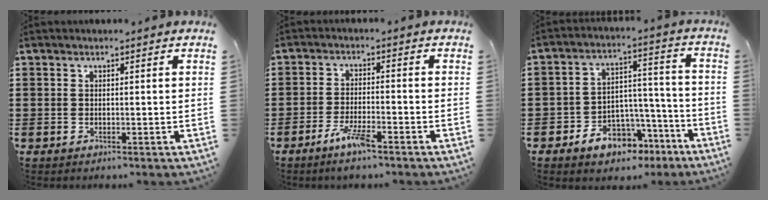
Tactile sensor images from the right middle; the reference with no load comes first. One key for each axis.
{"total": 4.6, "fx": -3.1, "fy": 0.7, "fz": 3.3, "tx": -0.072, "ty": -0.002, "tz": -0.060}
{"total": 6.7, "fx": -5.3, "fy": 3.8, "fz": 1.9, "tx": -0.031, "ty": 0.034, "tz": -0.097}